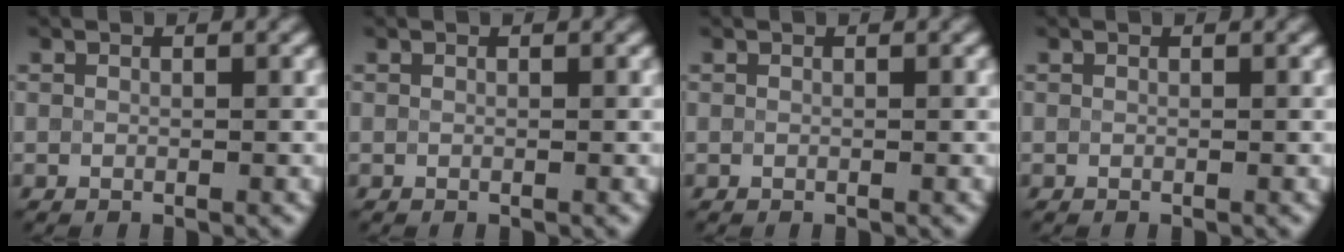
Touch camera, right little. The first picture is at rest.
{"total": 0.0}
{"total": 0.0}
{"total": 0.0}